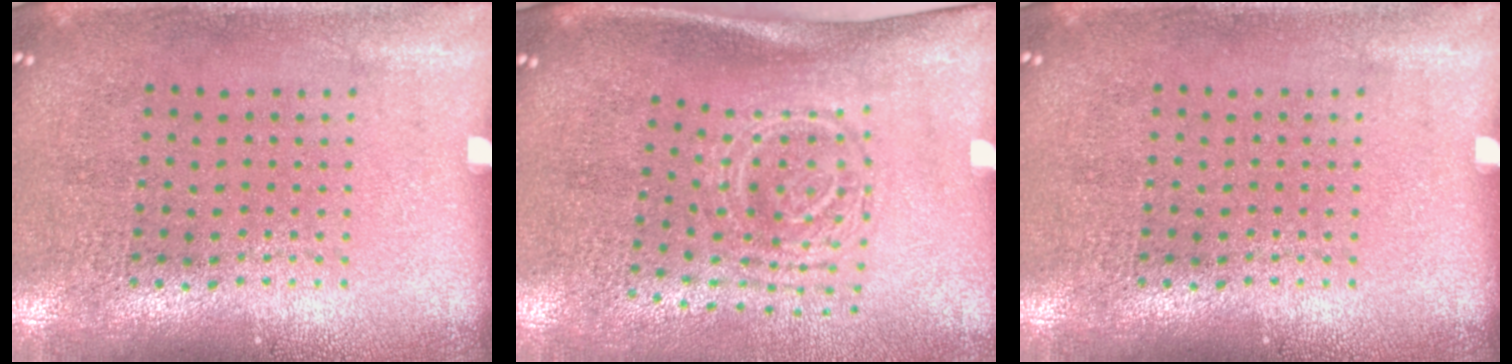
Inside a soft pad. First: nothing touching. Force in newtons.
{"total": 1.7, "press": 1.2, "slide": 1.2}
{"total": 0.0}